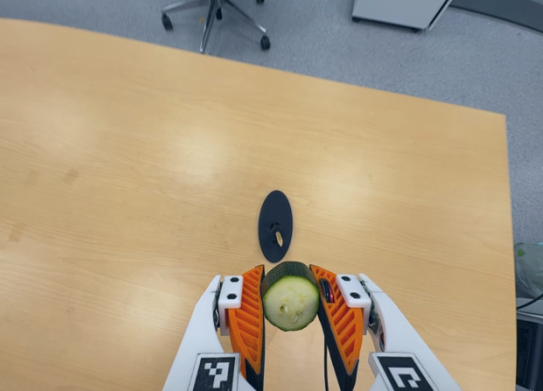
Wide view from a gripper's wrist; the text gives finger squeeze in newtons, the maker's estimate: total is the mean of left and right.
{"total": 10.8, "left": 9.9, "right": 11.8}